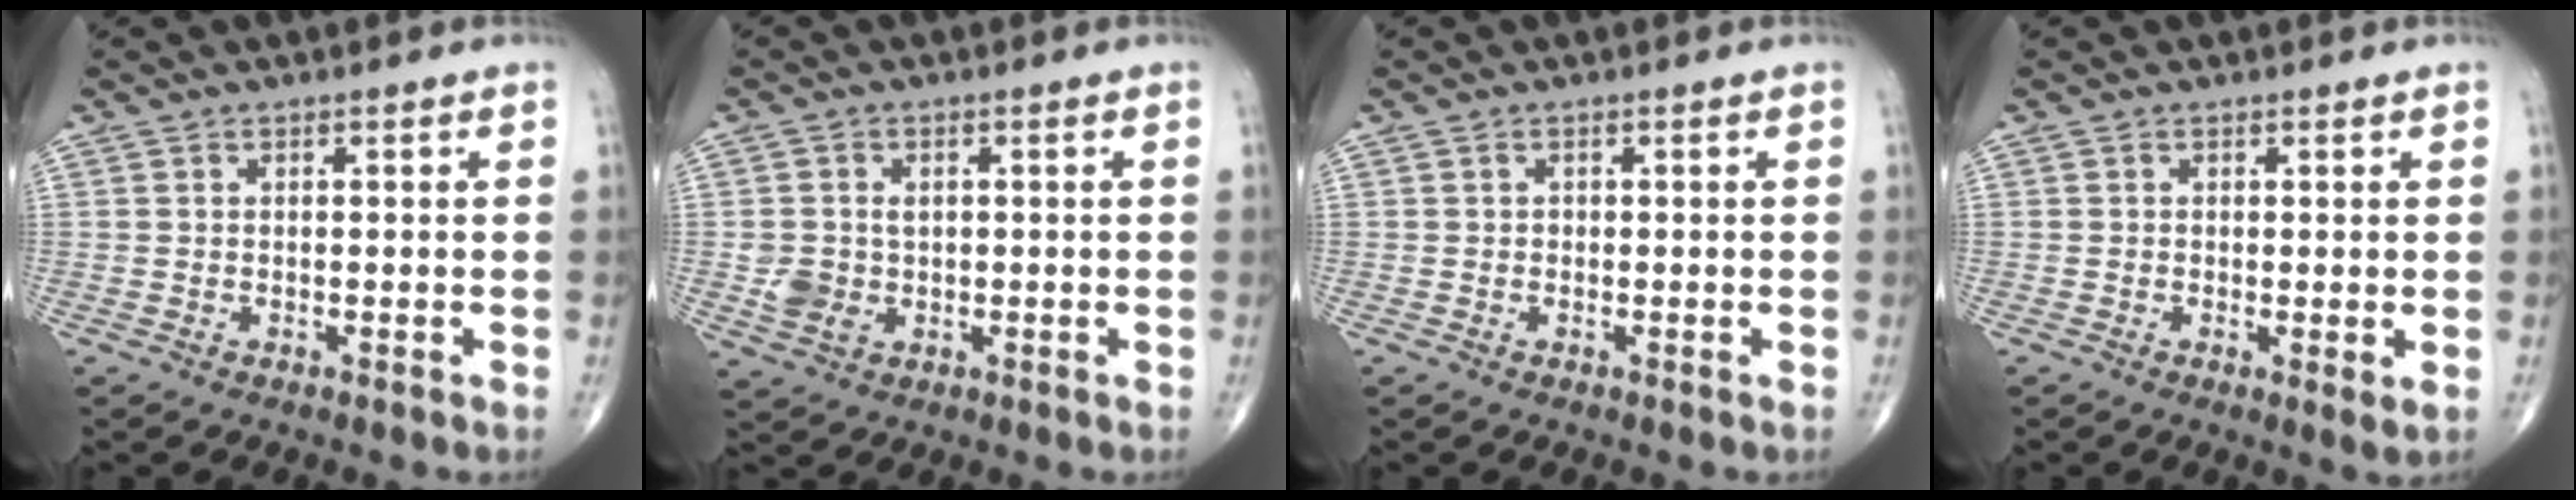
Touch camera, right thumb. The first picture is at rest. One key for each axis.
{"total": 4.8, "fx": -0.1, "fy": 3.8, "fz": 2.9, "tx": -0.045, "ty": 0.000, "tz": 0.008}
{"total": 0.0}
{"total": 2.0, "fx": 0.0, "fy": 0.5, "fz": 1.9, "tx": -0.032, "ty": -0.009, "tz": -0.003}